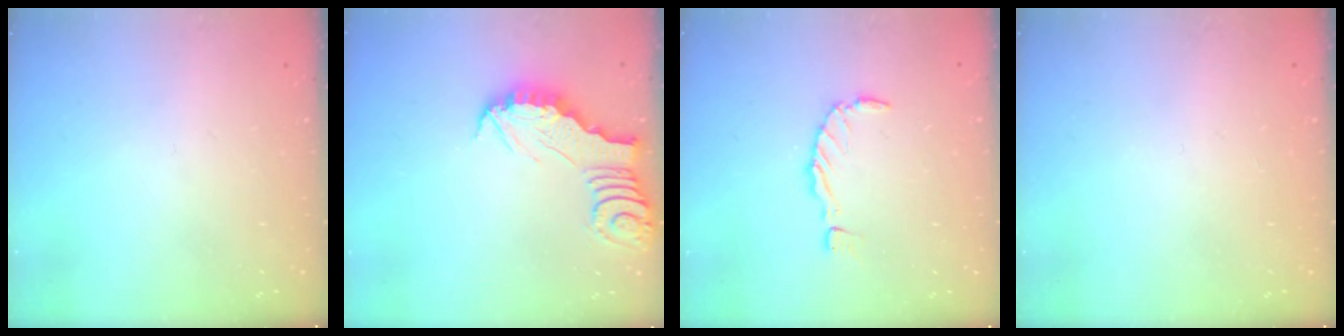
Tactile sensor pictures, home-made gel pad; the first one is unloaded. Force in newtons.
{"total": 3.0, "press": 3.0, "slide": 0.2}
{"total": 0.0}
{"total": 1.5, "press": 1.5, "slide": 0.1}